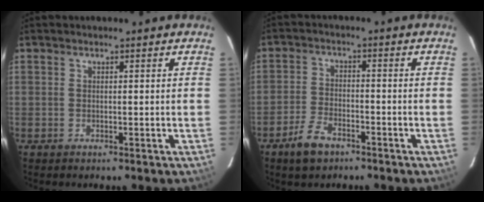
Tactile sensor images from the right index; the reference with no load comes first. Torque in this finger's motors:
{"motor_torque": [0.38, -0.50, 0.11, 0.02]}